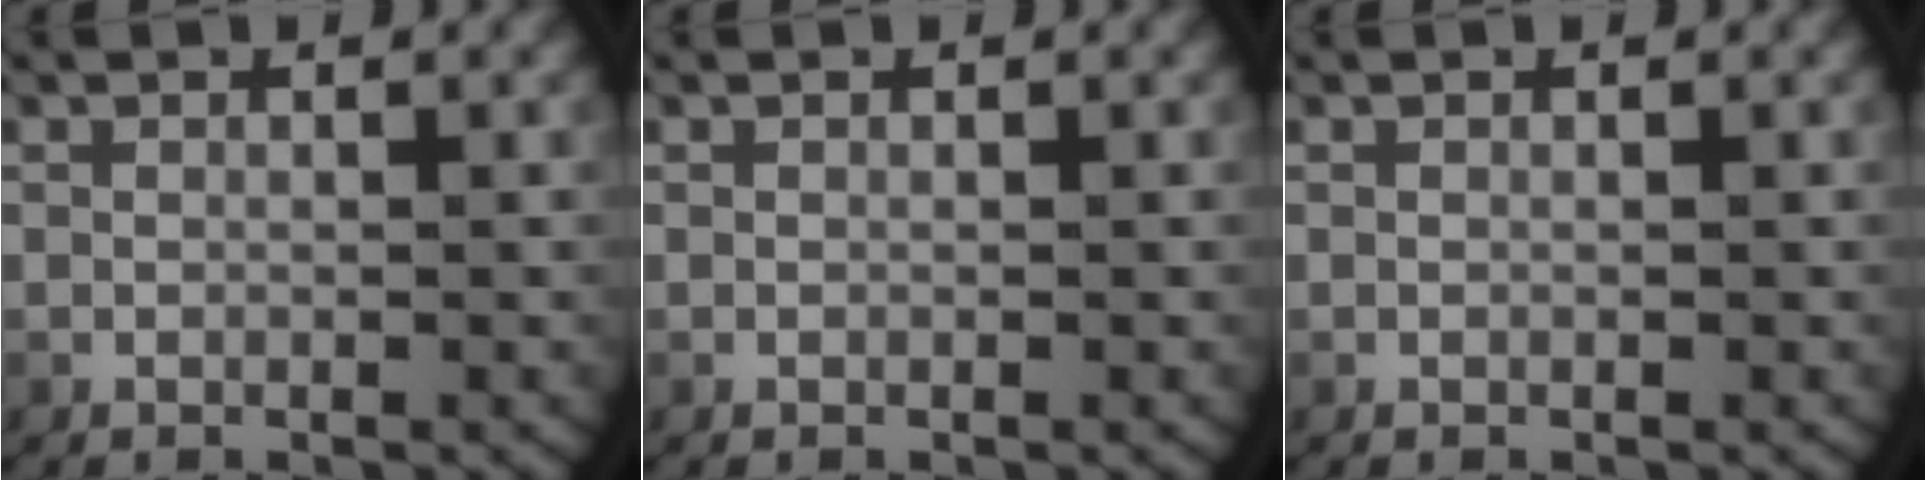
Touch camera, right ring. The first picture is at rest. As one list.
[{"total": 0.0}, {"total": 0.0}]